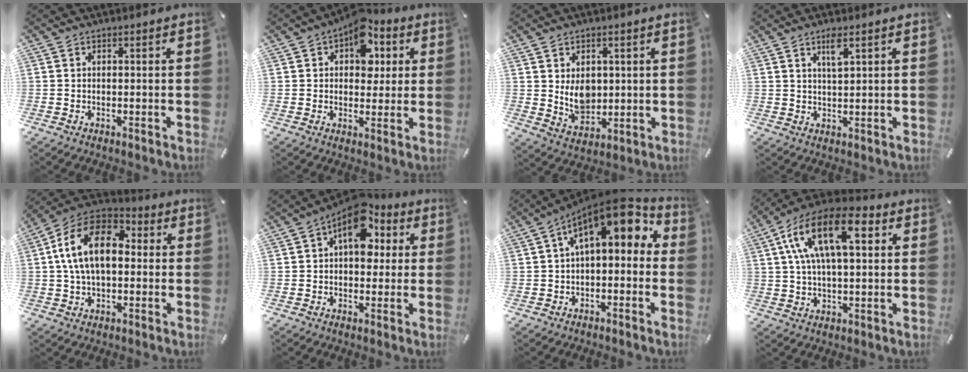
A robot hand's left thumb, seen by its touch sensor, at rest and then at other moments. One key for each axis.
{"total": 10.5, "fx": 4.1, "fy": 6.9, "fz": 6.8, "tx": -0.077, "ty": -0.019, "tz": 0.067}
{"total": 7.0, "fx": 1.9, "fy": 5.5, "fz": 3.9, "tx": -0.071, "ty": -0.014, "tz": 0.031}
{"total": 3.8, "fx": 2.4, "fy": 0.6, "fz": 2.9, "tx": -0.065, "ty": 0.002, "tz": 0.041}
{"total": 15.0, "fx": 2.1, "fy": 9.5, "fz": 11.4, "tx": -0.238, "ty": 0.010, "tz": 0.038}
{"total": 11.9, "fx": 4.7, "fy": 7.1, "fz": 8.4, "tx": -0.111, "ty": -0.024, "tz": 0.080}
{"total": 11.5, "fx": 5.1, "fy": 5.3, "fz": 8.8, "tx": -0.128, "ty": -0.043, "tz": 0.090}
{"total": 16.7, "fx": 6.2, "fy": 8.1, "fz": 13.2, "tx": -0.258, "ty": -0.005, "tz": 0.102}